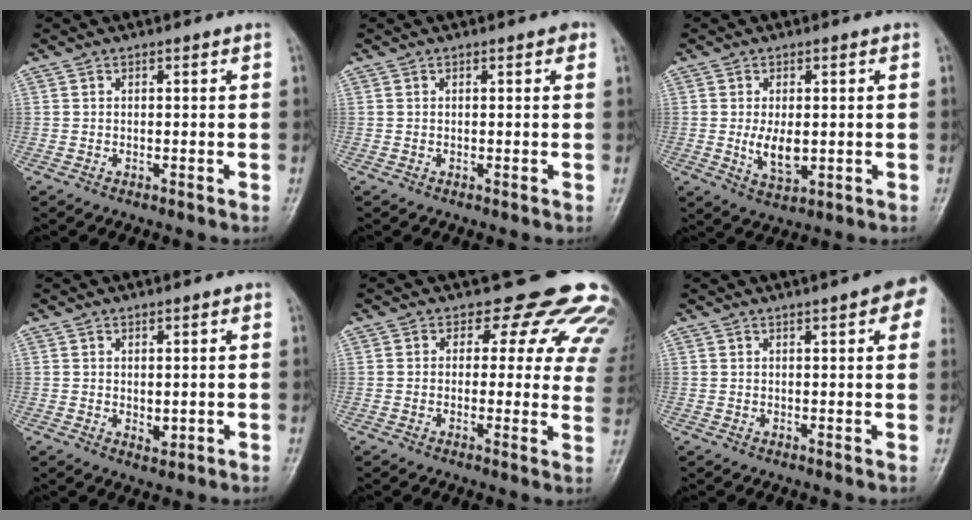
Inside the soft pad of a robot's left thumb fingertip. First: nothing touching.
{"total": 1.1, "force": [0.5, 0.5, 0.9], "torque": [-0.009, 0.001, 0.003]}
{"total": 5.7, "force": [-0.2, 3.1, 4.7], "torque": [-0.075, -0.012, 0.002]}
{"total": 2.6, "force": [0.2, 1.5, 2.1], "torque": [-0.026, -0.009, 0.008]}
{"total": 14.7, "force": [11.5, 7.5, 5.2], "torque": [-0.004, -0.058, 0.103]}
{"total": 8.3, "force": [4.1, 1.8, 7.0], "torque": [-0.065, 0.007, 0.044]}